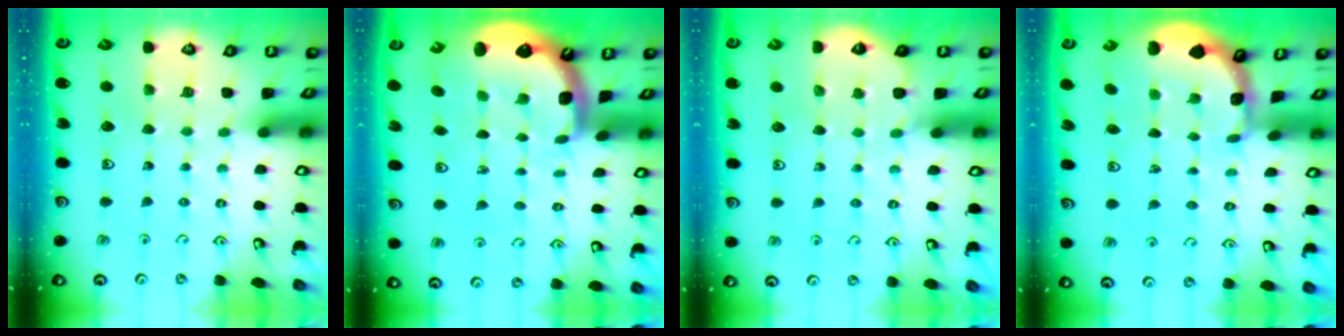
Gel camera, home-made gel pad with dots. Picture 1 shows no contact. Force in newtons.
{"total": 3.4, "press": 2.4, "slide": 2.4}
{"total": 3.3, "press": 3.3, "slide": 0.4}
{"total": 1.5, "press": 1.5, "slide": 0.2}